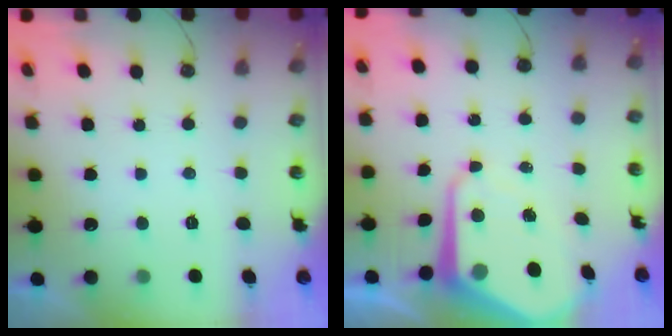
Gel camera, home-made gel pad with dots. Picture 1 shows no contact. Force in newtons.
{"total": 10.2, "press": 10.2, "slide": 1.0}